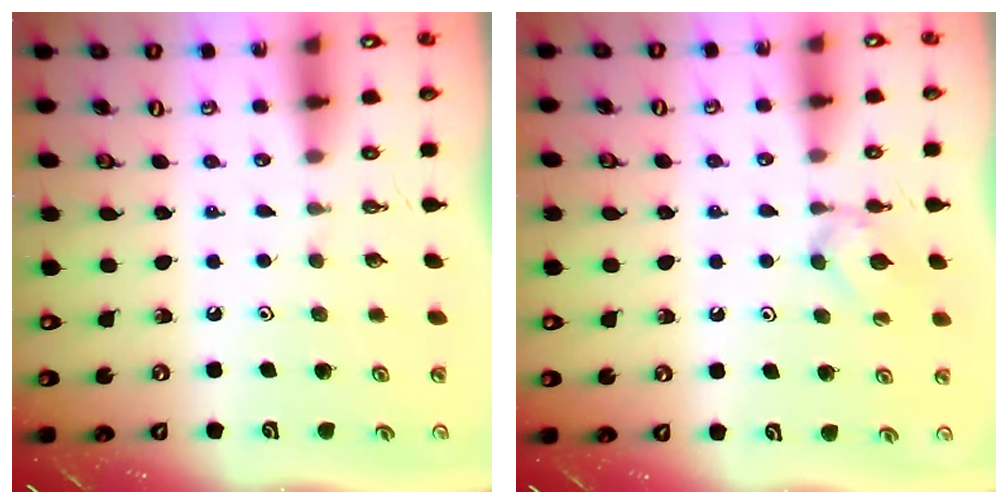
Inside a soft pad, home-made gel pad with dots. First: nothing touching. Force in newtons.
{"total": 4.6, "press": 4.5, "slide": 0.6}